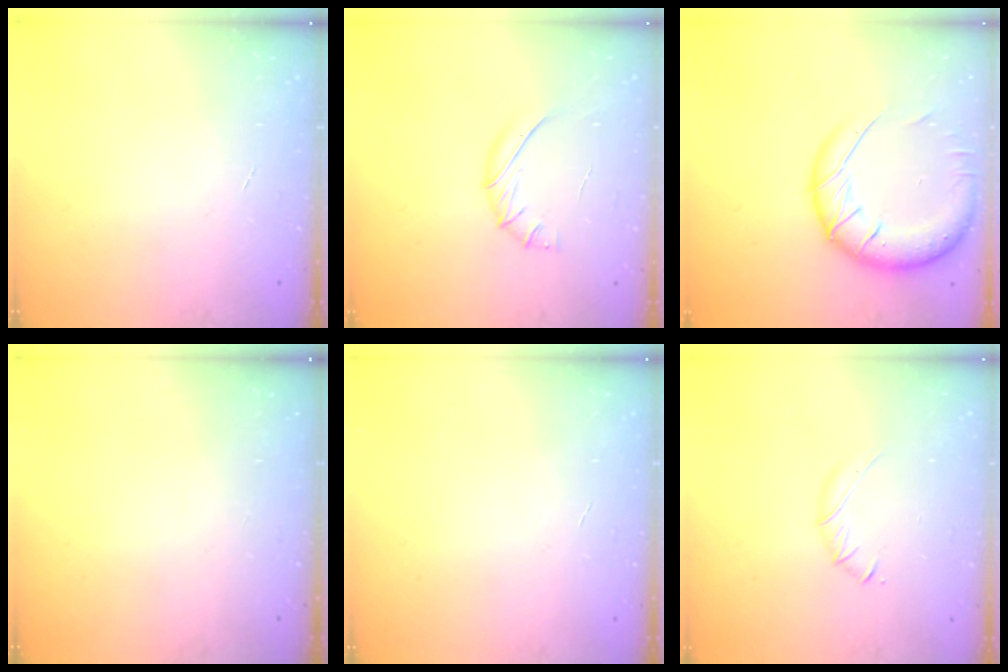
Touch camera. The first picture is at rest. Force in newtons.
{"total": 7.1, "press": 6.9, "slide": 1.5}
{"total": 18.2, "press": 17.7, "slide": 4.3}
{"total": 0.0}
{"total": 0.0}
{"total": 3.3, "press": 3.2, "slide": 0.8}